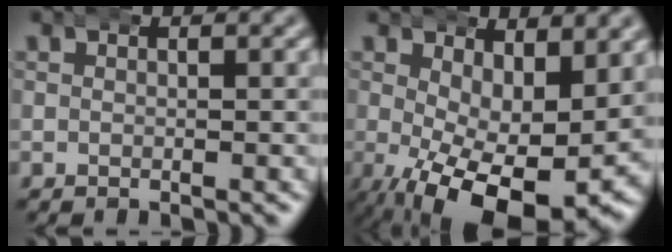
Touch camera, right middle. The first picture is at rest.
{"total": 10.0, "force": [-3.6, 3.9, 8.4], "torque": [-0.139, -0.050, -0.032]}